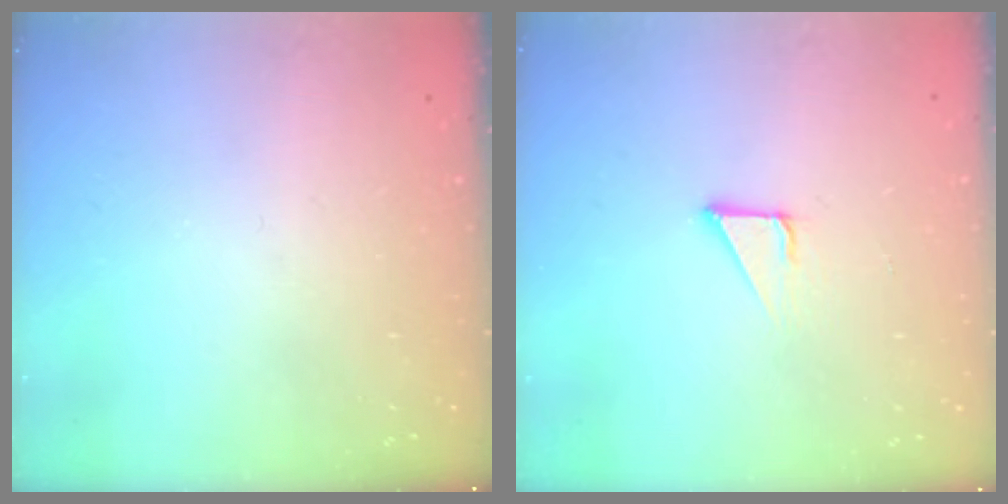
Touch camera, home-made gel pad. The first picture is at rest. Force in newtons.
{"total": 2.1, "press": 2.1, "slide": 0.1}